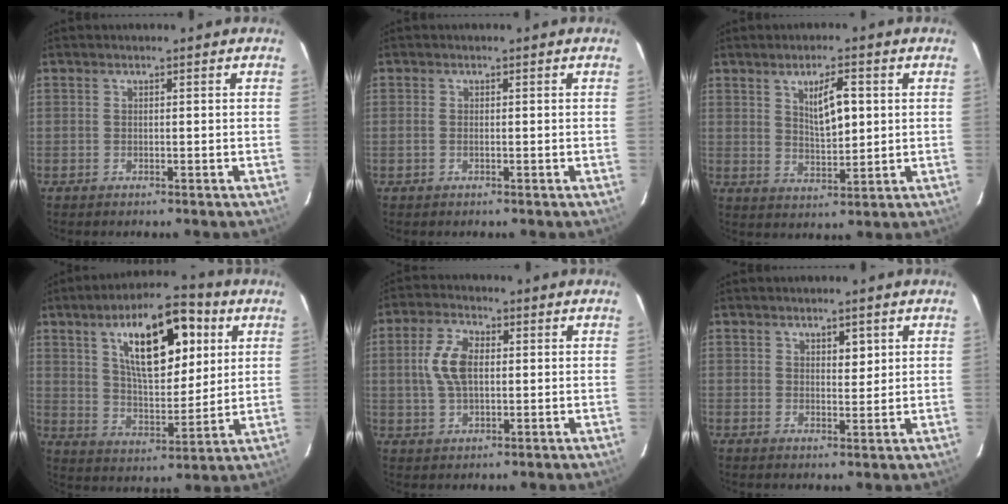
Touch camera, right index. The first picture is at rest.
{"total": 0.8, "force": [-0.1, 0.4, 0.7], "torque": [-0.016, -0.001, -0.004]}
{"total": 6.9, "force": [2.2, 2.3, 6.1], "torque": [-0.105, 0.000, 0.044]}
{"total": 18.1, "force": [7.5, 7.7, 14.6], "torque": [-0.235, 0.026, 0.130]}
{"total": 7.9, "force": [0.9, 4.4, 6.5], "torque": [-0.130, 0.012, 0.021]}
{"total": 2.9, "force": [1.5, 1.5, 2.0], "torque": [-0.027, 0.003, 0.025]}